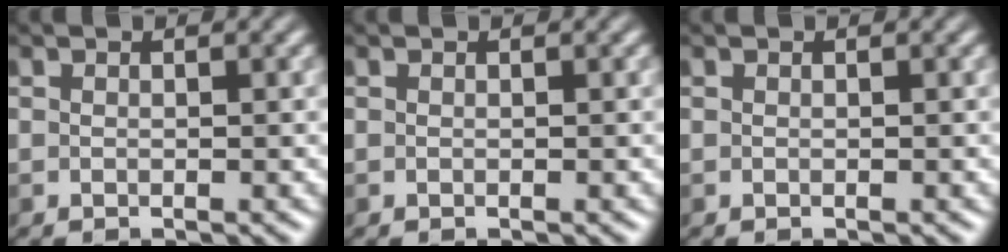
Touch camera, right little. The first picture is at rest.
{"total": 0.0}
{"total": 0.0}